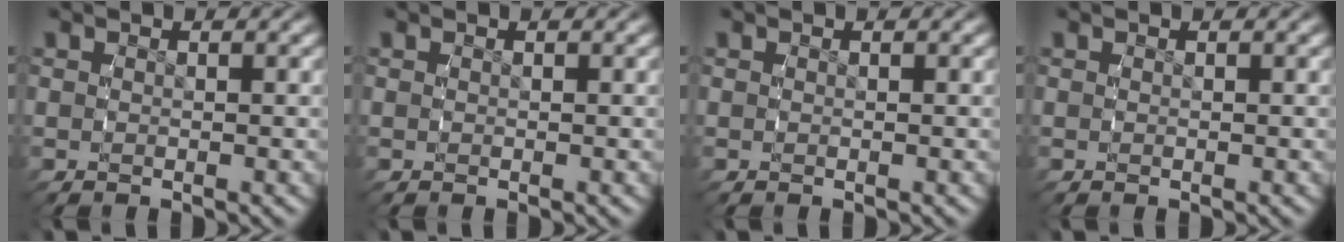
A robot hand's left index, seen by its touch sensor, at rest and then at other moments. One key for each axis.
{"total": 0.0}
{"total": 0.0}
{"total": 0.0}